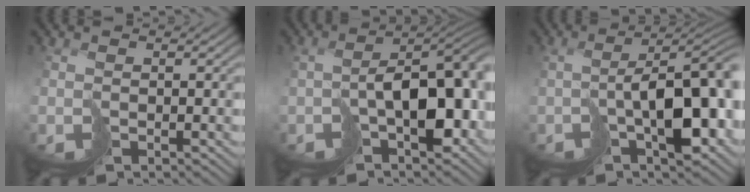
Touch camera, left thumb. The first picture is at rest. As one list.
[{"total": 12.5, "force": [-2.8, 6.6, 10.2], "torque": [-0.145, -0.020, -0.025]}, {"total": 10.4, "force": [-2.1, 4.7, 9.1], "torque": [-0.135, -0.007, -0.027]}]